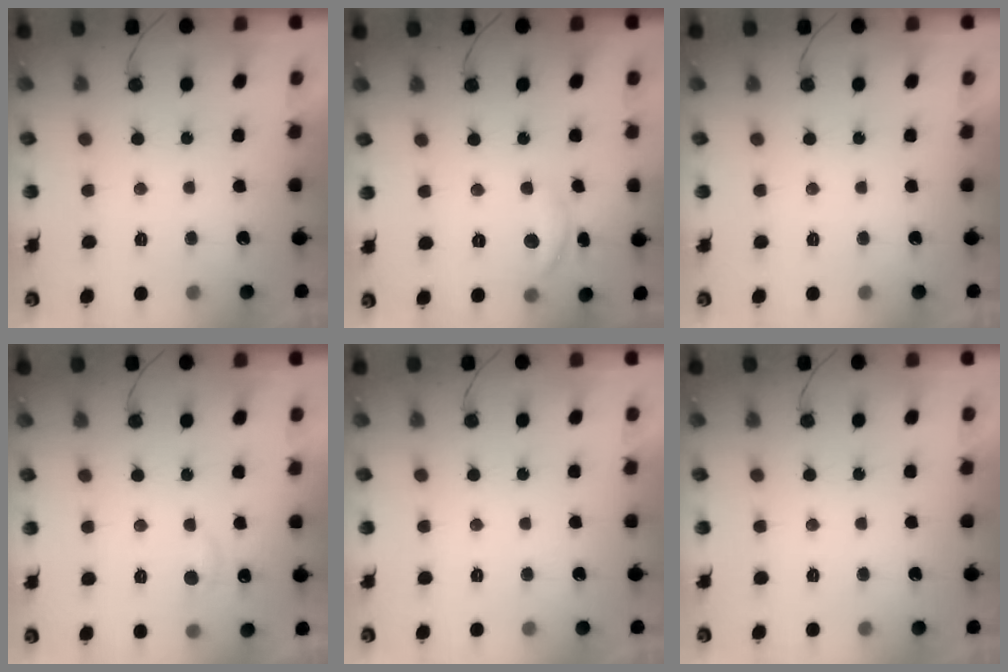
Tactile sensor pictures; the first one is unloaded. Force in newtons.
{"total": 8.5, "press": 8.4, "slide": 0.6}
{"total": 0.0}
{"total": 4.2, "press": 4.1, "slide": 0.5}
{"total": 0.0}
{"total": 0.0}